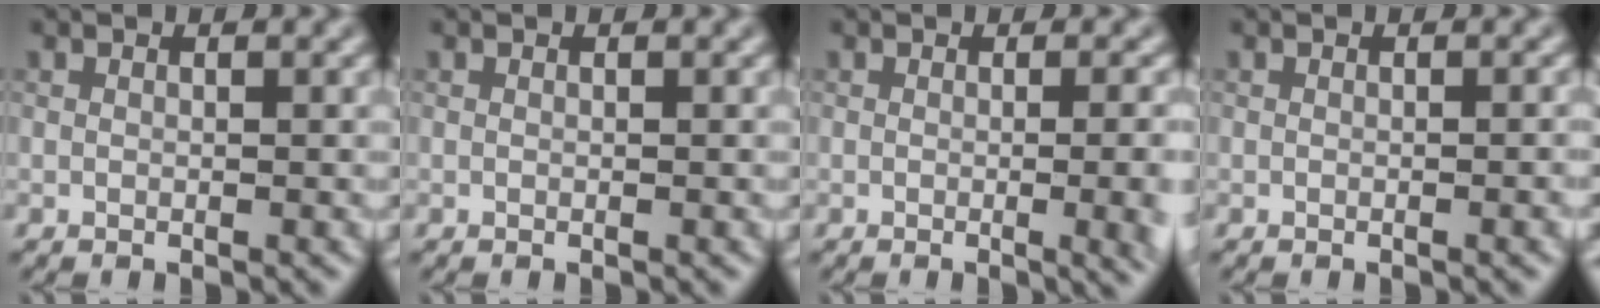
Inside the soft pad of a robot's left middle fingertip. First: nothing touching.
{"total": 0.0}
{"total": 6.8, "force": [-0.7, 3.3, 5.9], "torque": [-0.016, 0.016, 0.007]}
{"total": 1.5, "force": [-0.3, 0.6, 1.3], "torque": [-0.007, 0.012, -0.007]}